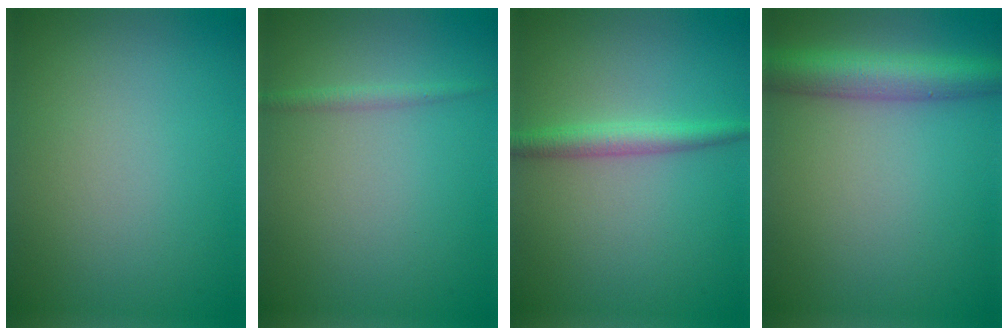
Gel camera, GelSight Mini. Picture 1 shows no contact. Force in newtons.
{"total": 1.1, "press": 1.1, "slide": 0.1}
{"total": 2.4, "press": 2.4, "slide": 0.1}
{"total": 5.2, "press": 5.2, "slide": 0.1}